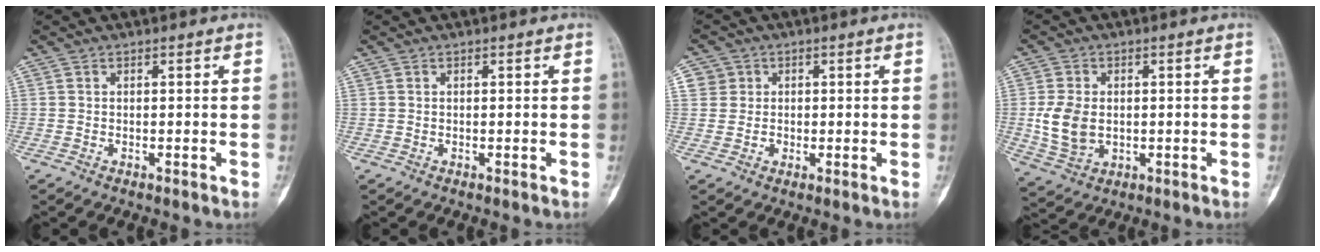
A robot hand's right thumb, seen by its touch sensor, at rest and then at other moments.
{"total": 0.0}
{"total": 3.8, "force": [0.6, 3.8, 0.2], "torque": [0.023, 0.004, 0.009]}
{"total": 8.0, "force": [-0.2, 5.6, 5.6], "torque": [-0.106, -0.002, 0.006]}